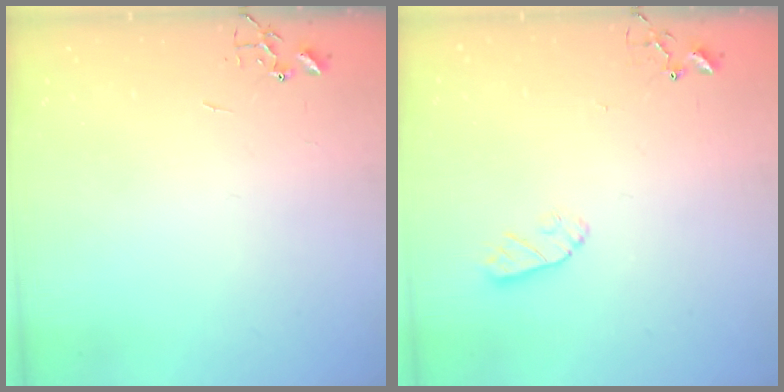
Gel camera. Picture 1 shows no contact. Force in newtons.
{"total": 6.0, "press": 6.0, "slide": 0.3}